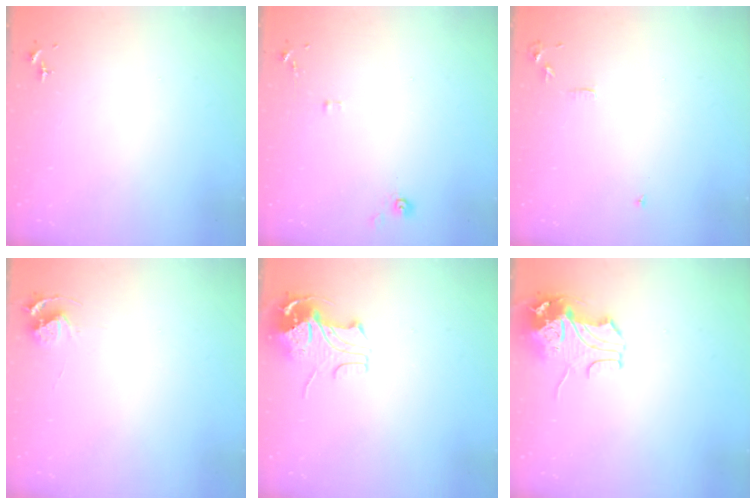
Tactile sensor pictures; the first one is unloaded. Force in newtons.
{"total": 4.8, "press": 4.8, "slide": 0.3}
{"total": 6.5, "press": 6.5, "slide": 0.8}
{"total": 6.3, "press": 6.3, "slide": 0.8}
{"total": 9.0, "press": 8.9, "slide": 1.3}
{"total": 9.4, "press": 9.3, "slide": 1.5}